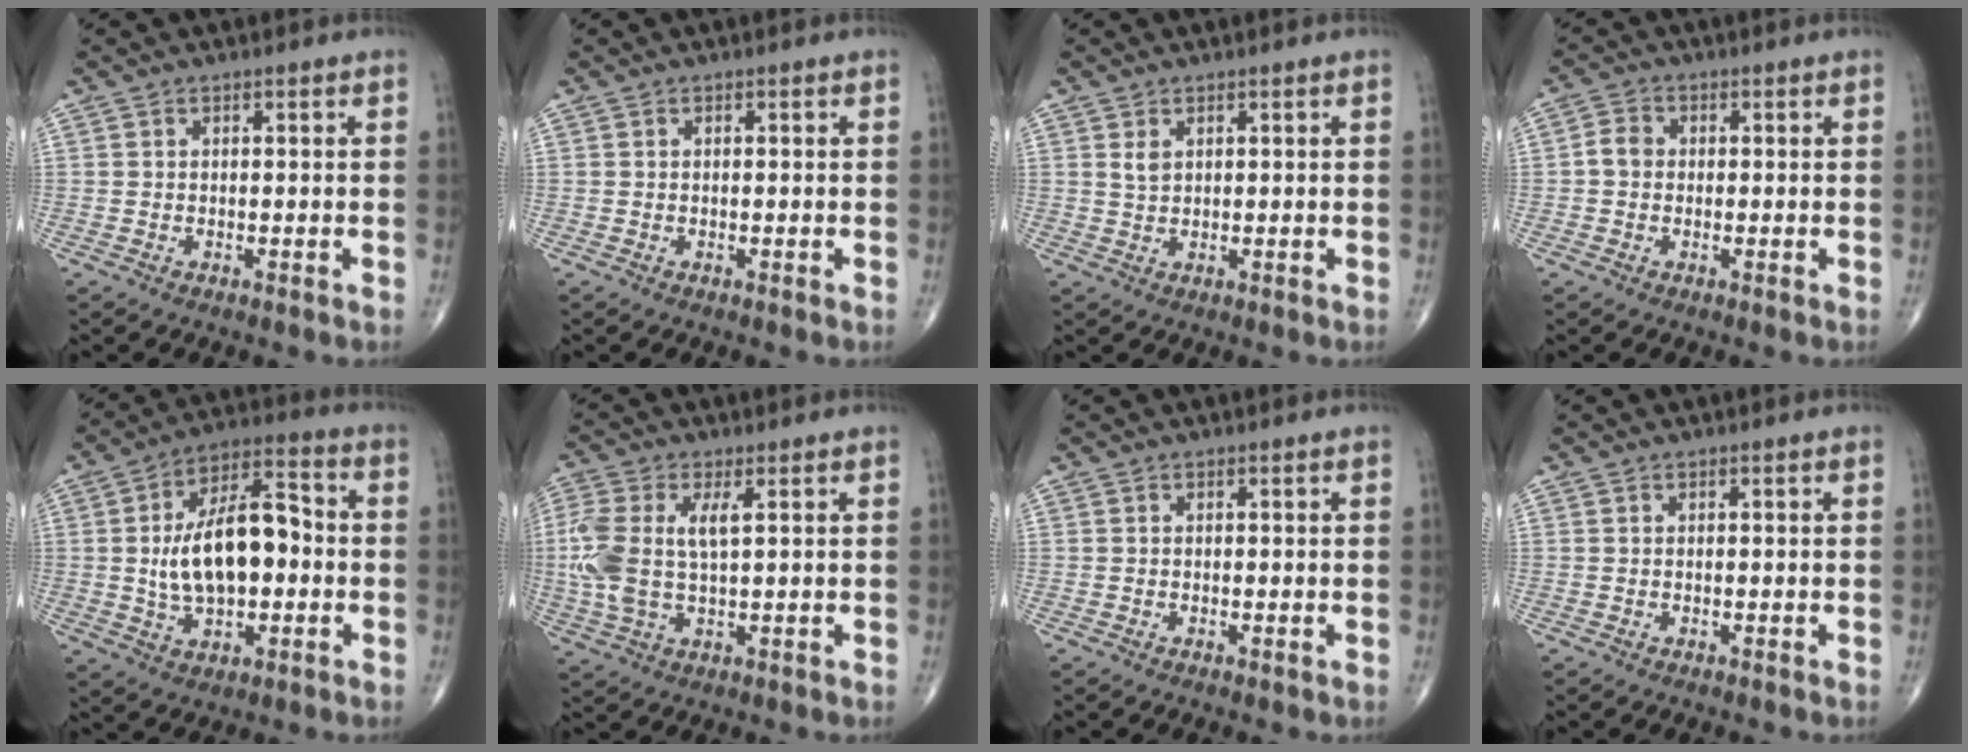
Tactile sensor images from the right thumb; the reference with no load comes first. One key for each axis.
{"total": 0.0}
{"total": 1.8, "fx": 0.9, "fy": 1.1, "fz": 1.2, "tx": -0.019, "ty": -0.002, "tz": 0.021}
{"total": 3.0, "fx": -0.2, "fy": 2.5, "fz": 1.6, "tx": -0.024, "ty": 0.009, "tz": -0.010}
{"total": 16.4, "fx": -0.4, "fy": 8.6, "fz": 13.9, "tx": -0.221, "ty": 0.027, "tz": -0.010}
{"total": 11.2, "fx": 1.8, "fy": 5.3, "fz": 9.7, "tx": -0.248, "ty": 0.010, "tz": 0.039}
{"total": 0.0}
{"total": 0.0}